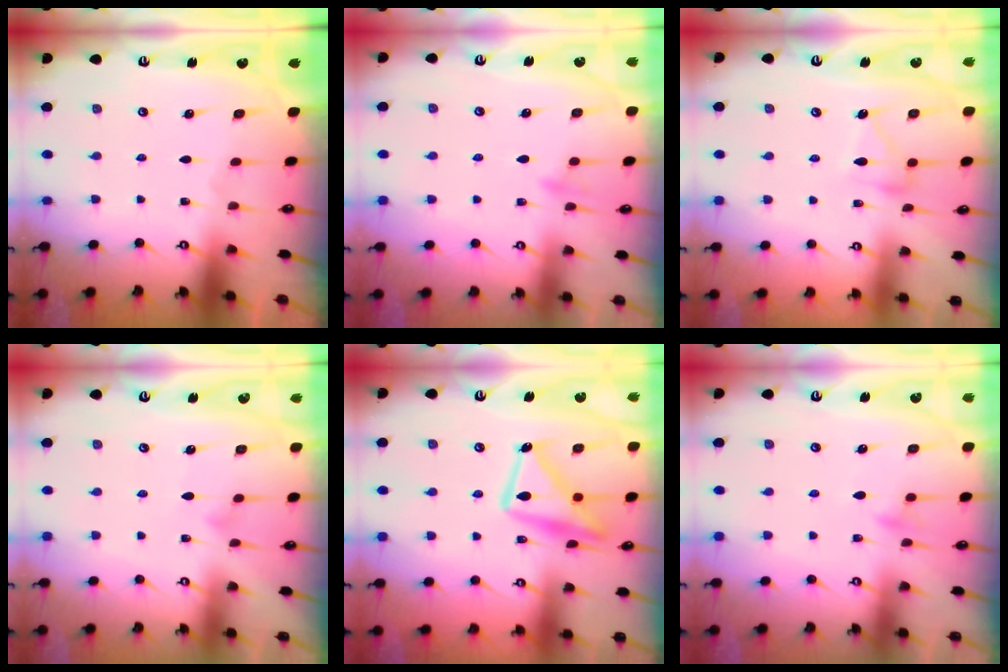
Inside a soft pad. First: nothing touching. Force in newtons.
{"total": 6.7, "press": 6.7, "slide": 0.6}
{"total": 10.8, "press": 10.8, "slide": 0.6}
{"total": 3.9, "press": 3.8, "slide": 0.2}
{"total": 16.3, "press": 16.3, "slide": 1.1}
{"total": 8.5, "press": 8.5, "slide": 0.8}